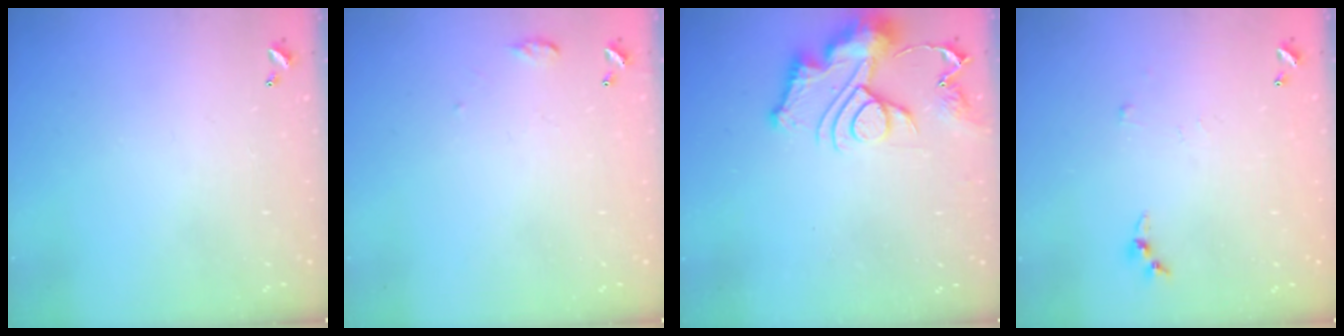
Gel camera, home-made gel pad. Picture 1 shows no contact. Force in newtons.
{"total": 5.9, "press": 5.8, "slide": 0.7}
{"total": 13.4, "press": 13.4, "slide": 1.4}
{"total": 3.7, "press": 3.7, "slide": 0.5}